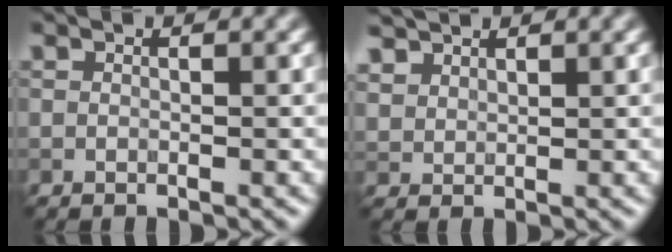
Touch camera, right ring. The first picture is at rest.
{"total": 2.5, "force": [2.1, 1.2, 0.5], "torque": [-0.027, -0.002, 0.053]}